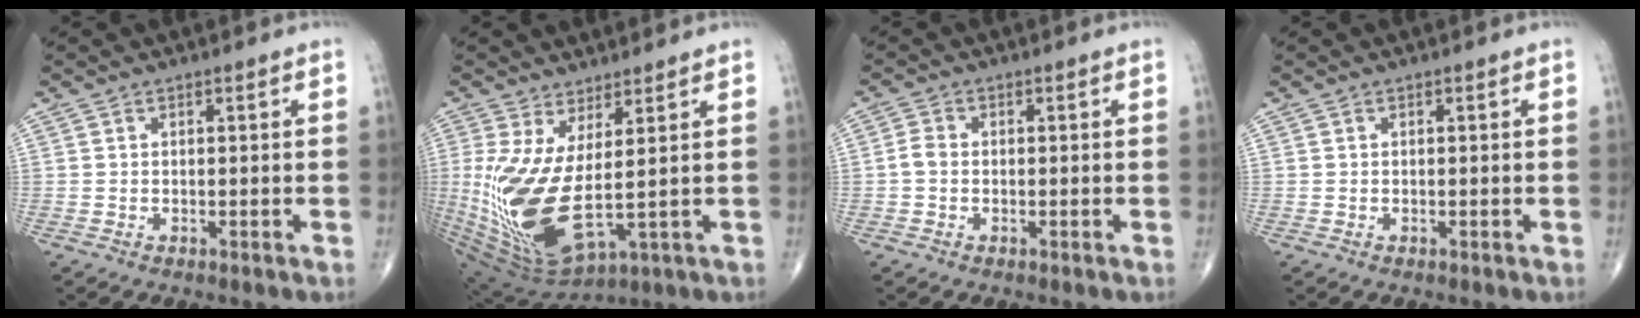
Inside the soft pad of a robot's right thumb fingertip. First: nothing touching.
{"total": 16.1, "force": [0.9, 5.9, 15.0], "torque": [-0.325, -0.038, 0.042]}
{"total": 2.2, "force": [-0.4, 1.6, 1.4], "torque": [-0.026, 0.005, -0.013]}
{"total": 0.0}